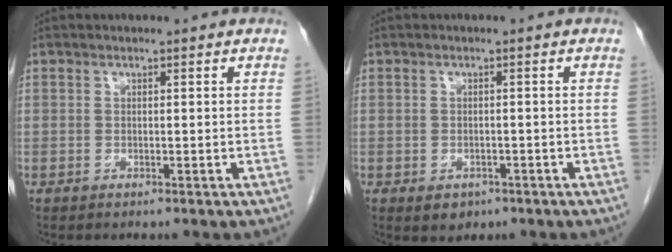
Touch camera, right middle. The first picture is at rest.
{"total": 2.4, "force": [-1.3, 1.7, 1.0], "torque": [-0.011, 0.002, -0.007]}